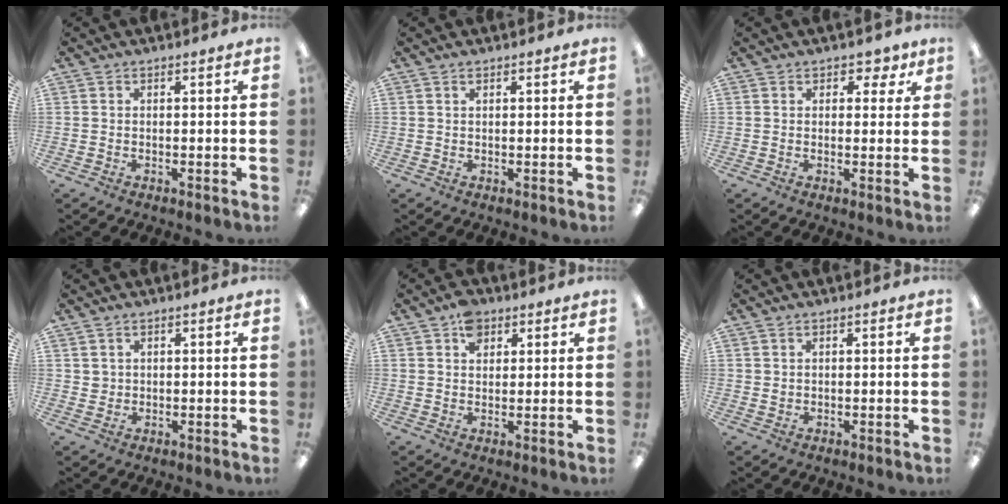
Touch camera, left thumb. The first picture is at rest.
{"total": 0.6, "force": [0.3, 0.2, 0.5], "torque": [-0.012, 0.000, 0.006]}
{"total": 3.2, "force": [1.8, 2.3, 1.3], "torque": [0.003, -0.006, 0.026]}
{"total": 1.6, "force": [0.8, 1.4, 0.2], "torque": [-0.006, 0.000, 0.016]}
{"total": 5.3, "force": [2.9, 3.6, 2.6], "torque": [-0.035, -0.002, 0.050]}
{"total": 0.8, "force": [0.3, 0.7, 0.1], "torque": [-0.004, 0.002, 0.005]}